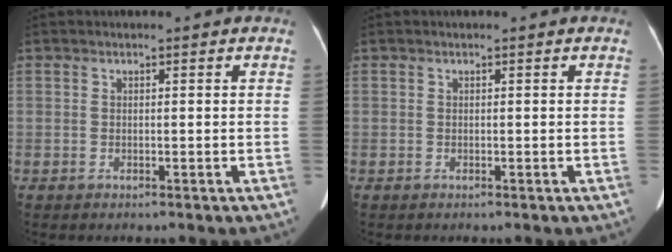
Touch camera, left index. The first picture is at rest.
{"total": 0.0}